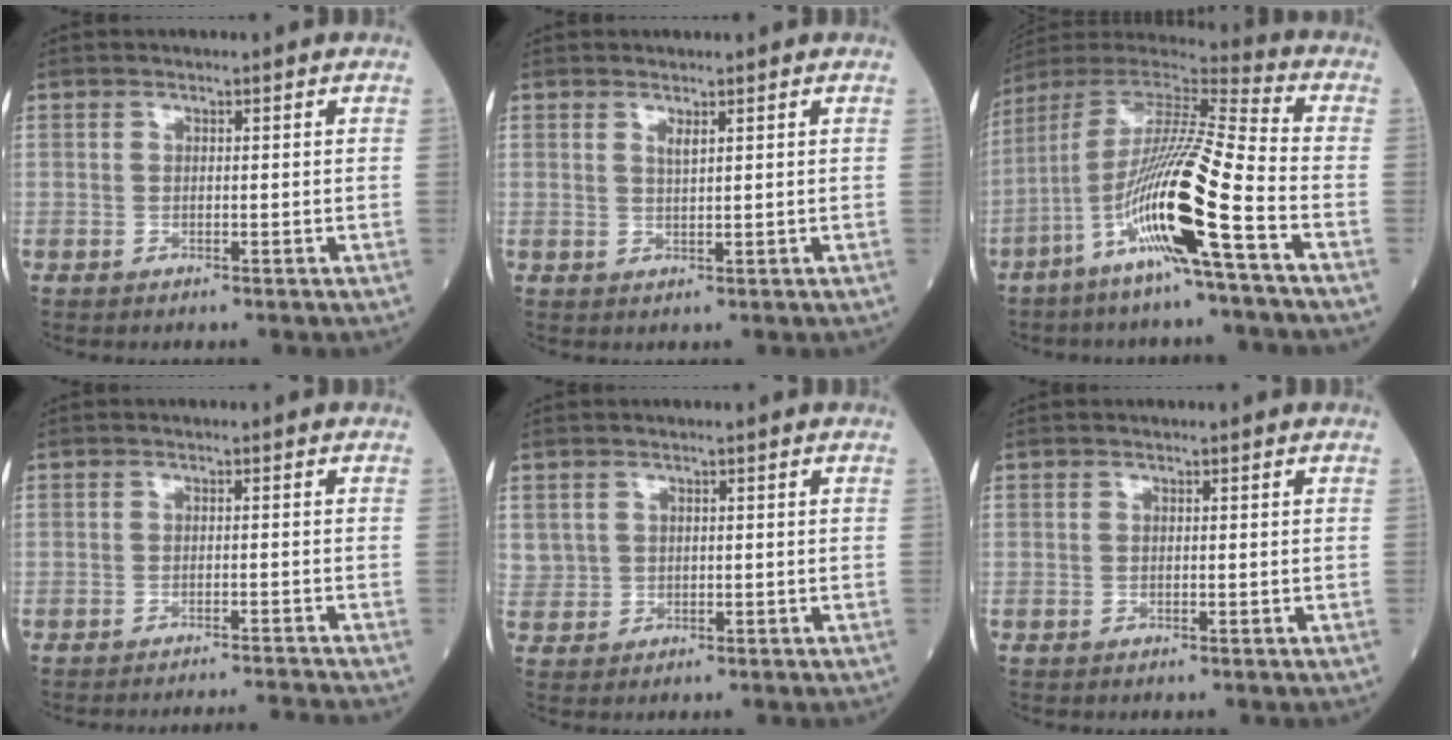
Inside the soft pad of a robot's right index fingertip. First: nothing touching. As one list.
[{"total": 1.2, "force": [0.8, 0.0, 0.9], "torque": [-0.022, -0.007, 0.015]}, {"total": 17.3, "force": [-7.1, -0.7, 15.8], "torque": [-0.310, -0.016, -0.141]}, {"total": 6.5, "force": [-6.1, -2.2, 0.3], "torque": [0.000, -0.006, -0.083]}, {"total": 2.6, "force": [0.9, 2.4, 0.3], "torque": [0.002, 0.006, 0.022]}, {"total": 0.0}]